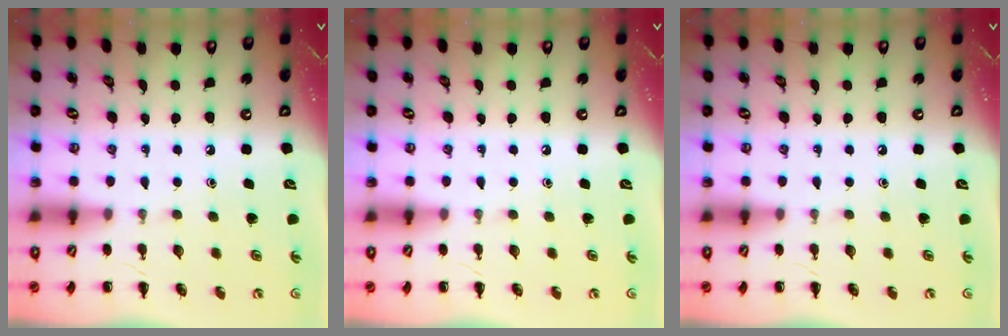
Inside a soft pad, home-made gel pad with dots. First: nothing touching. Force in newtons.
{"total": 0.0}
{"total": 0.0}